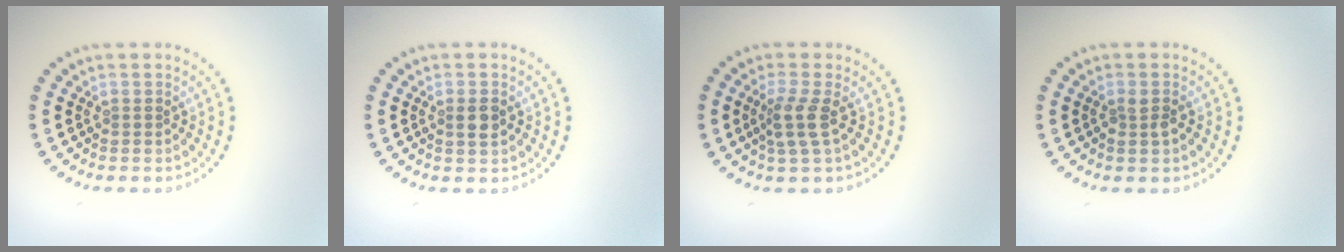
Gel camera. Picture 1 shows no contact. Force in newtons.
{"total": 1.5, "press": 1.4, "slide": 0.5}
{"total": 2.4, "press": 1.8, "slide": 1.6}
{"total": 0.9, "press": 0.9, "slide": 0.3}